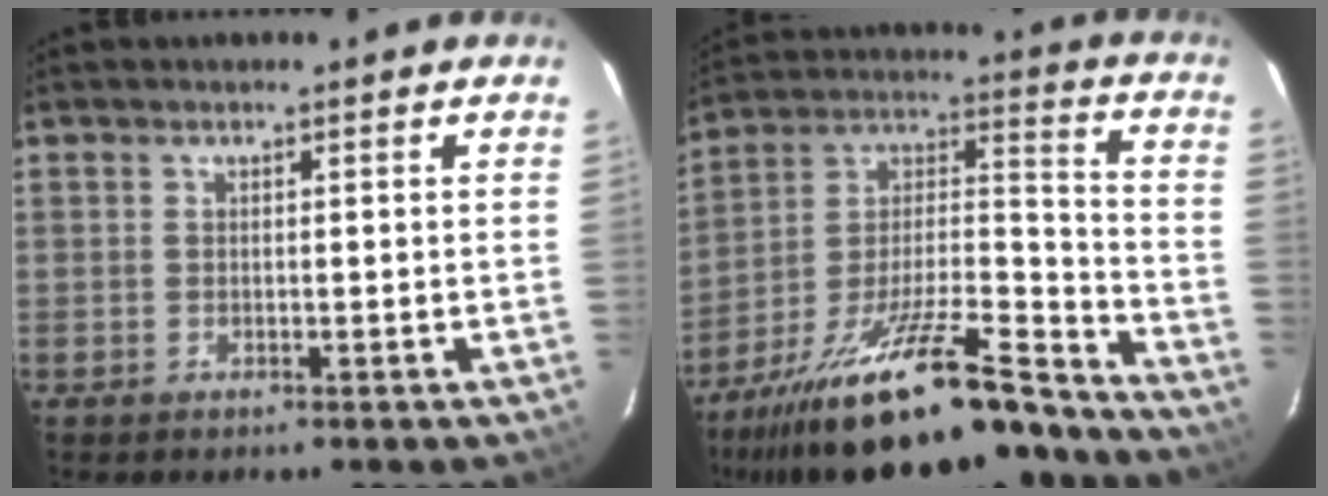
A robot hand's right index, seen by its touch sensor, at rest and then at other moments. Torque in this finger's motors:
{"motor_torque": [1.79, -0.34, 0.87, 0.20]}